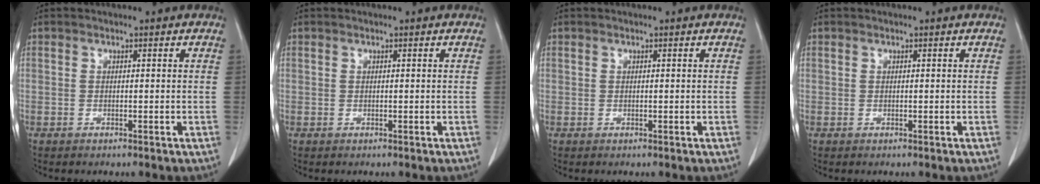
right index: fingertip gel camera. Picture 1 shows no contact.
{"total": 0.0}
{"total": 0.0}
{"total": 0.0}